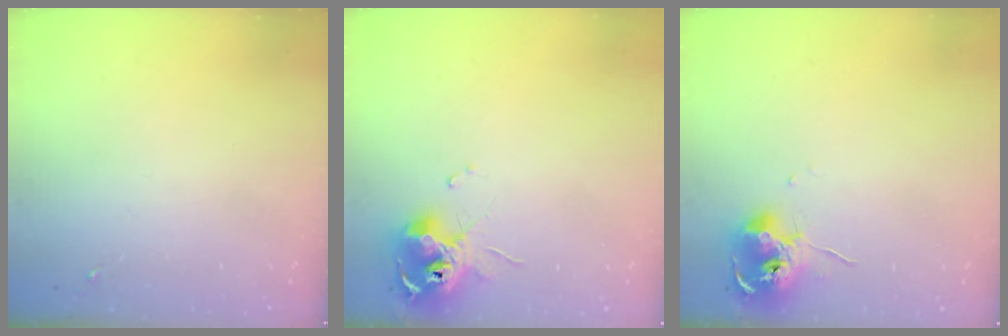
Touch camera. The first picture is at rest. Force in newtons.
{"total": 12.2, "press": 12.1, "slide": 1.3}
{"total": 10.5, "press": 10.4, "slide": 1.0}